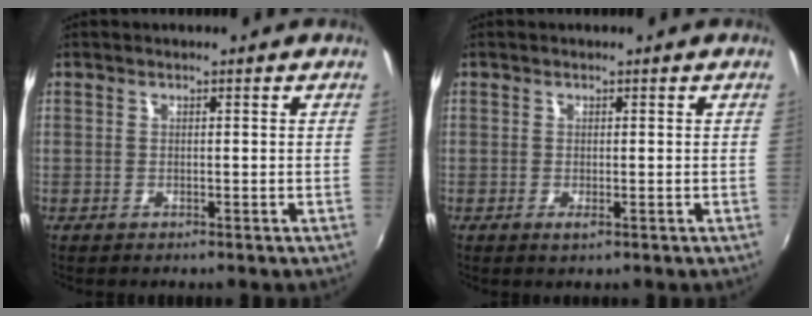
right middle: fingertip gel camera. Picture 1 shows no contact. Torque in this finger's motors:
{"motor_torque": [0.17, -0.37, -0.03, 0.00]}